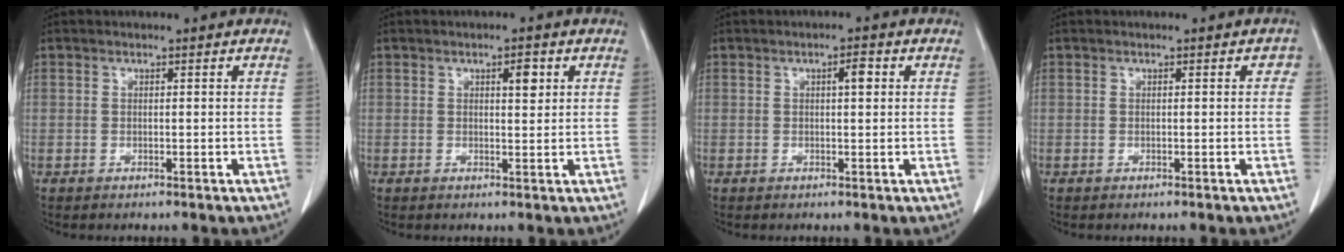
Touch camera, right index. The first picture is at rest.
{"total": 2.5, "force": [1.1, 0.7, 2.1], "torque": [-0.034, -0.003, 0.016]}
{"total": 2.1, "force": [0.7, 0.4, 1.9], "torque": [-0.032, 0.002, 0.009]}
{"total": 0.7, "force": [0.0, 0.5, 0.5], "torque": [0.007, 0.006, -0.004]}